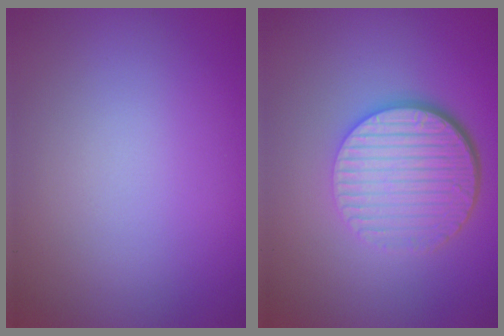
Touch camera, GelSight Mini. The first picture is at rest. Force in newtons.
{"total": 6.6, "press": 4.4, "slide": 4.9}